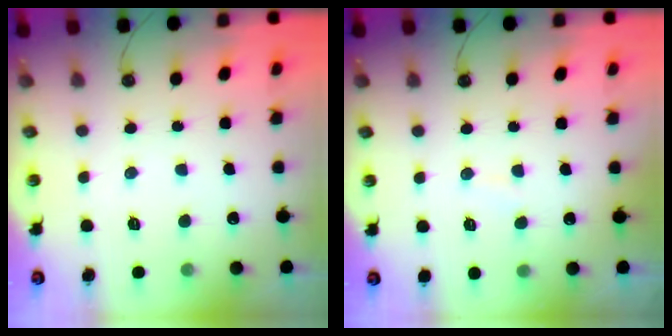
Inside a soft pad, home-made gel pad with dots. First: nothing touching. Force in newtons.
{"total": 3.5, "press": 3.5, "slide": 0.3}